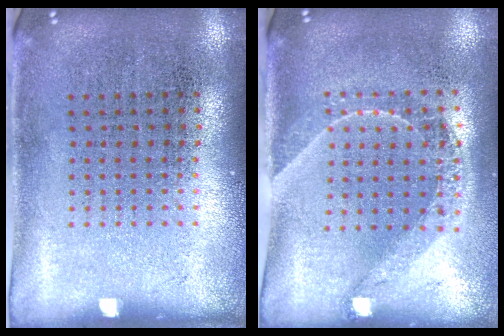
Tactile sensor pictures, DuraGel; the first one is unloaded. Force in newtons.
{"total": 1.5, "press": 1.3, "slide": 0.8}